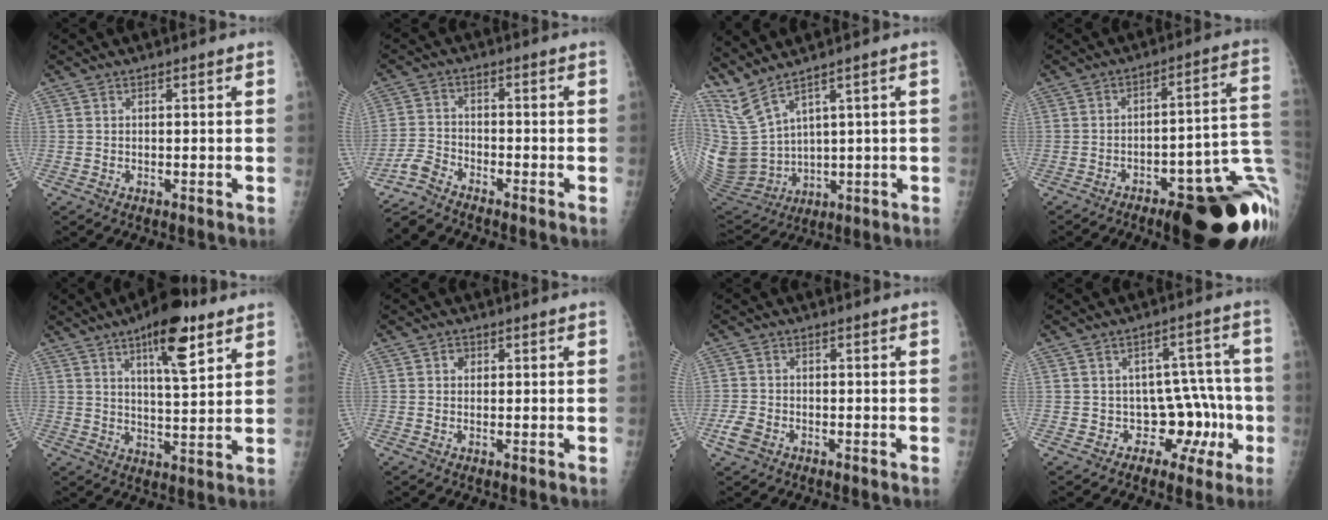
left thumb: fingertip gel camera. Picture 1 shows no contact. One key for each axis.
{"total": 4.1, "fx": -4.1, "fy": 0.4, "fz": 0.3, "tx": -0.016, "ty": 0.011, "tz": -0.089}
{"total": 10.1, "fx": 7.0, "fy": 3.9, "fz": 6.1, "tx": -0.128, "ty": -0.038, "tz": 0.183}
{"total": 24.4, "fx": -8.6, "fy": 7.4, "fz": 21.5, "tx": -0.199, "ty": 0.050, "tz": -0.107}
{"total": 11.9, "fx": 6.7, "fy": 3.5, "fz": 9.2, "tx": -0.124, "ty": -0.035, "tz": 0.101}
{"total": 1.3, "fx": 0.4, "fy": 1.2, "fz": 0.5, "tx": 0.001, "ty": 0.001, "tz": 0.003}
{"total": 3.2, "fx": -1.6, "fy": 2.2, "fz": 1.7, "tx": -0.040, "ty": 0.006, "tz": -0.030}
{"total": 9.2, "fx": -2.7, "fy": 7.0, "fz": 5.4, "tx": -0.012, "ty": 0.037, "tz": -0.032}